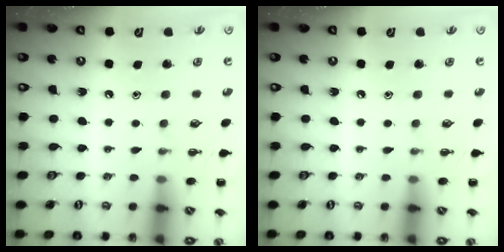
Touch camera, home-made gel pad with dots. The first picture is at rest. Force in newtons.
{"total": 0.0}